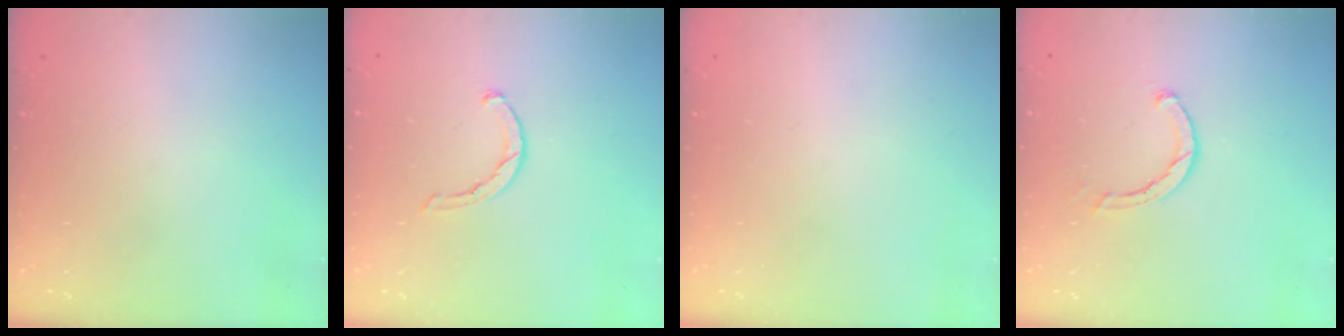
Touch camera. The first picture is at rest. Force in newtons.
{"total": 1.9, "press": 1.9, "slide": 0.3}
{"total": 0.0}
{"total": 2.5, "press": 2.5, "slide": 0.1}